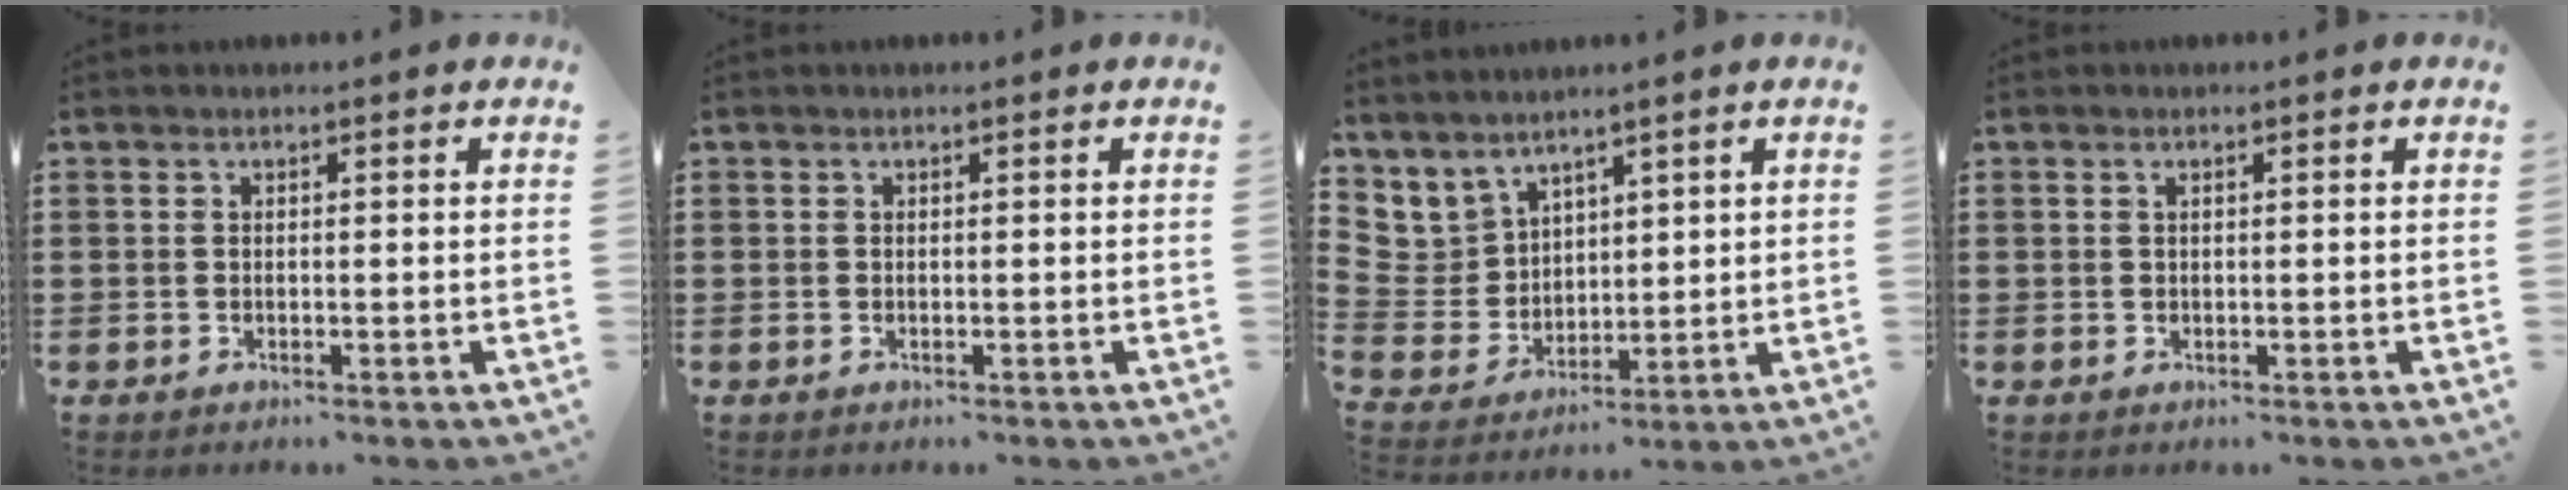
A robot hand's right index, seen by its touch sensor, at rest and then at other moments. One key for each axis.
{"total": 0.0}
{"total": 5.5, "fx": 4.1, "fy": 3.7, "fz": -0.4, "tx": -0.029, "ty": -0.023, "tz": 0.079}
{"total": 0.6, "fx": 0.3, "fy": 0.2, "fz": 0.5, "tx": -0.012, "ty": 0.002, "tz": 0.005}